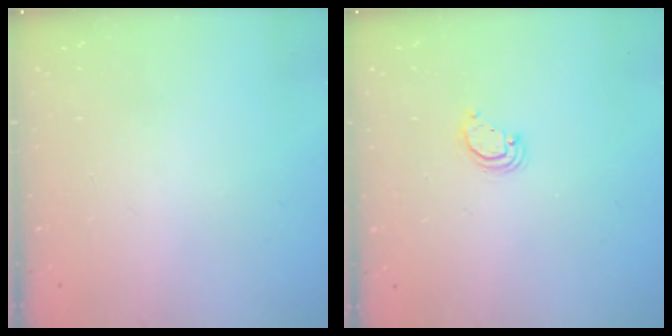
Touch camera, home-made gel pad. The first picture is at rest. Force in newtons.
{"total": 3.5, "press": 3.5, "slide": 0.3}